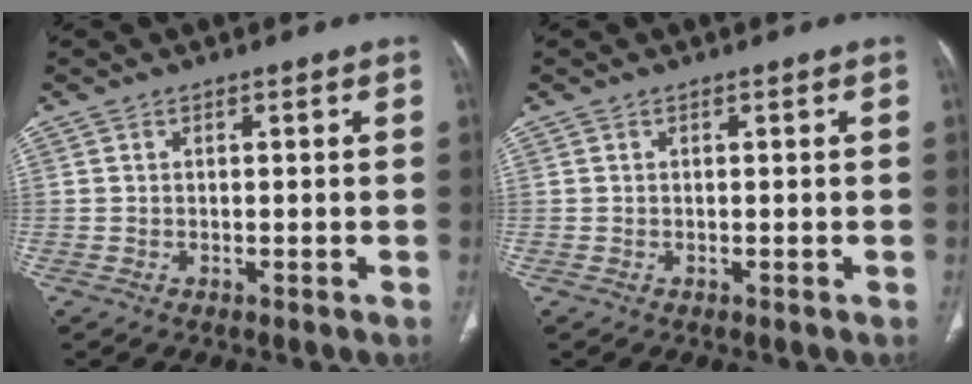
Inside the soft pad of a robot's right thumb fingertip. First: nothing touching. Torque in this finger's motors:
{"motor_torque": [0.00, 0.00, 0.00, 0.00, 0.00]}